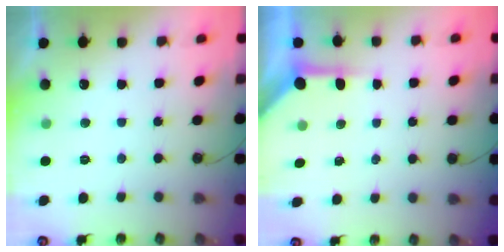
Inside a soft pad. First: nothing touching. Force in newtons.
{"total": 3.9, "press": 3.9, "slide": 0.4}